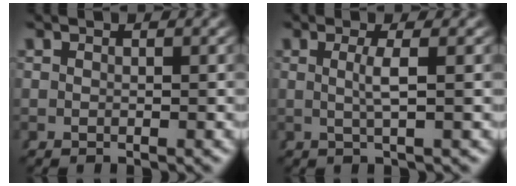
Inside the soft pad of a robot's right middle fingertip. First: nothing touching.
{"total": 1.7, "force": [0.0, -0.4, 1.7], "torque": [-0.034, -0.009, 0.005]}